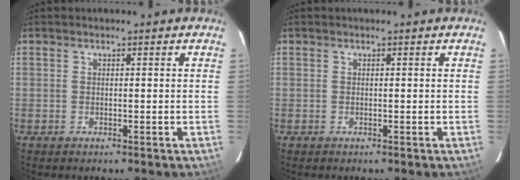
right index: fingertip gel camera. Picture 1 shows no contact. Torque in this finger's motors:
{"motor_torque": [0.00, 0.00, 0.03, 0.01]}